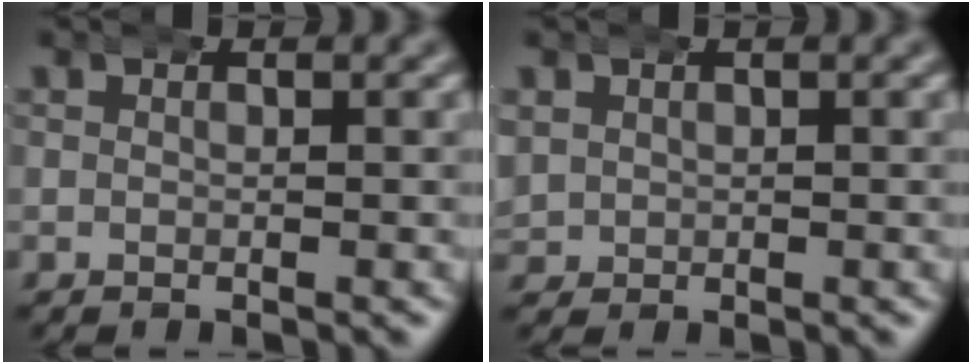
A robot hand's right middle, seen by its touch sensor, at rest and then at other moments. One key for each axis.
{"total": 2.5, "fx": 0.5, "fy": 2.3, "fz": 0.9, "tx": -0.039, "ty": -0.008, "tz": 0.016}